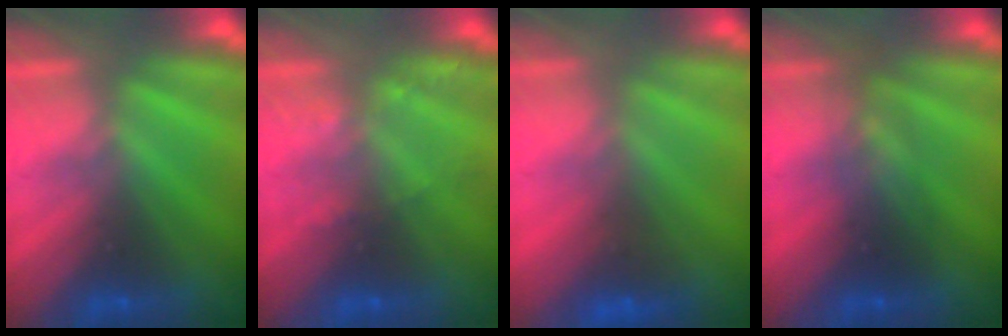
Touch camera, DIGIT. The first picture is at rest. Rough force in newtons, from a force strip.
{"total": 2.2}
{"total": 4.5}
{"total": 2.9}